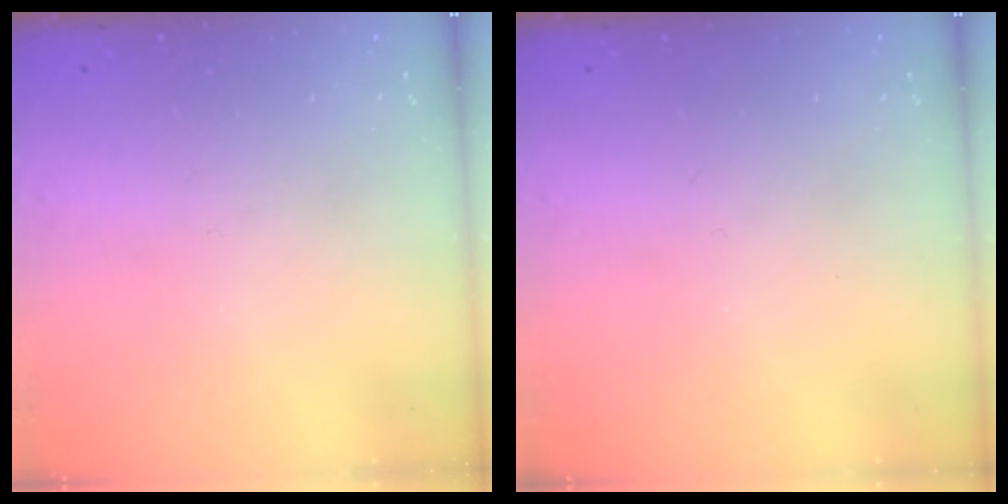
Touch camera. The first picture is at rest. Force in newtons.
{"total": 0.0}